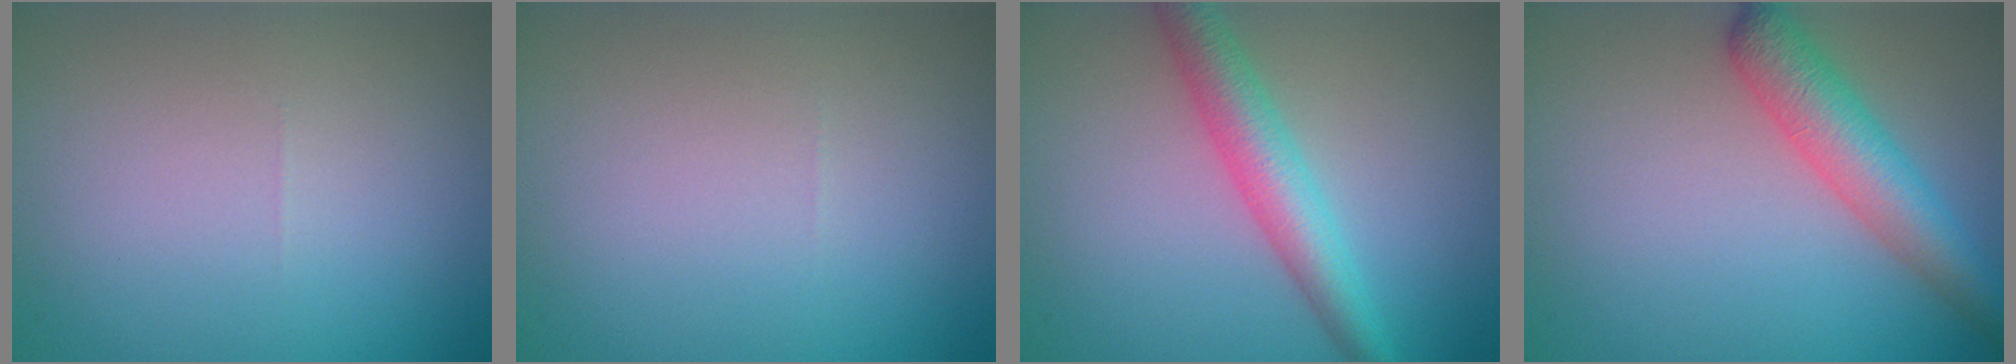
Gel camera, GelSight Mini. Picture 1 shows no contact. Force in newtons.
{"total": 0.0}
{"total": 4.4, "press": 4.4, "slide": 0.1}
{"total": 4.9, "press": 4.9, "slide": 0.2}